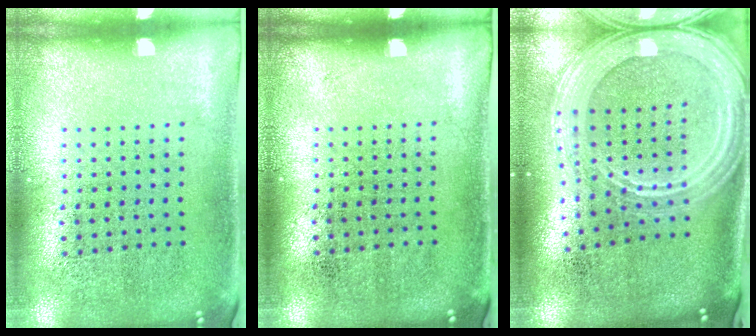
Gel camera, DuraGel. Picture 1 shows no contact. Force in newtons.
{"total": 0.0}
{"total": 3.0, "press": 2.5, "slide": 1.6}